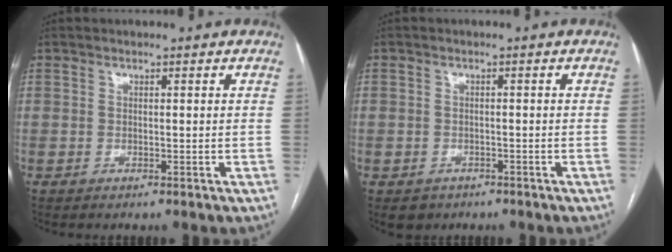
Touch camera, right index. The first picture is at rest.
{"total": 3.1, "force": [-1.6, 2.6, 0.3], "torque": [0.002, 0.008, -0.018]}